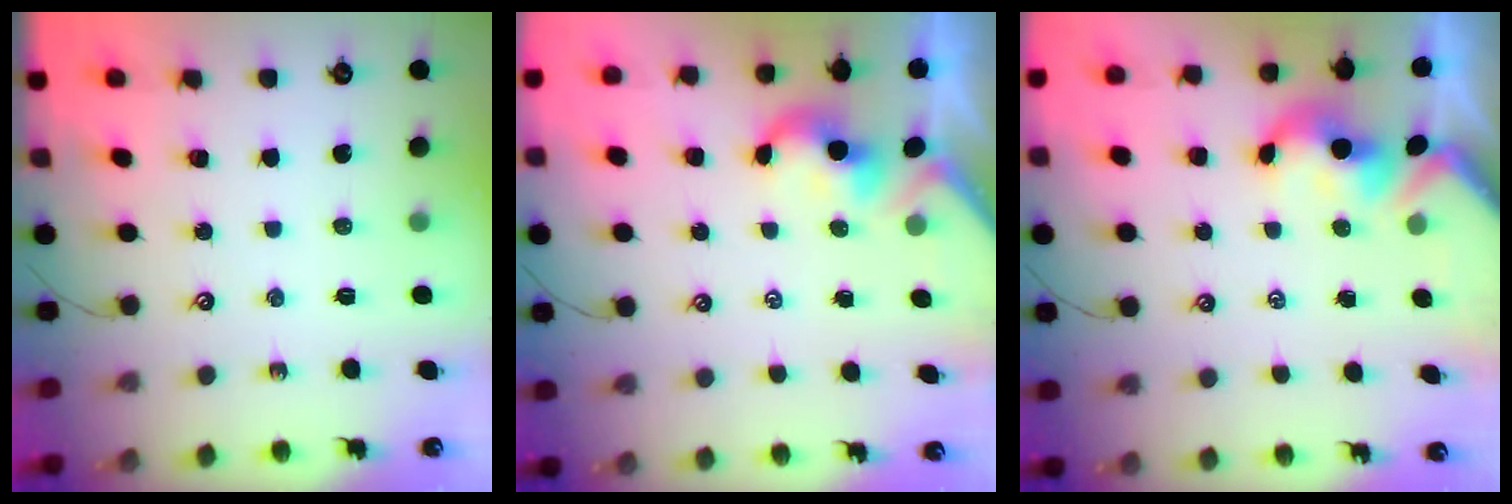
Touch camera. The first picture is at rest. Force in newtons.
{"total": 0.0}
{"total": 1.5, "press": 1.5, "slide": 0.1}